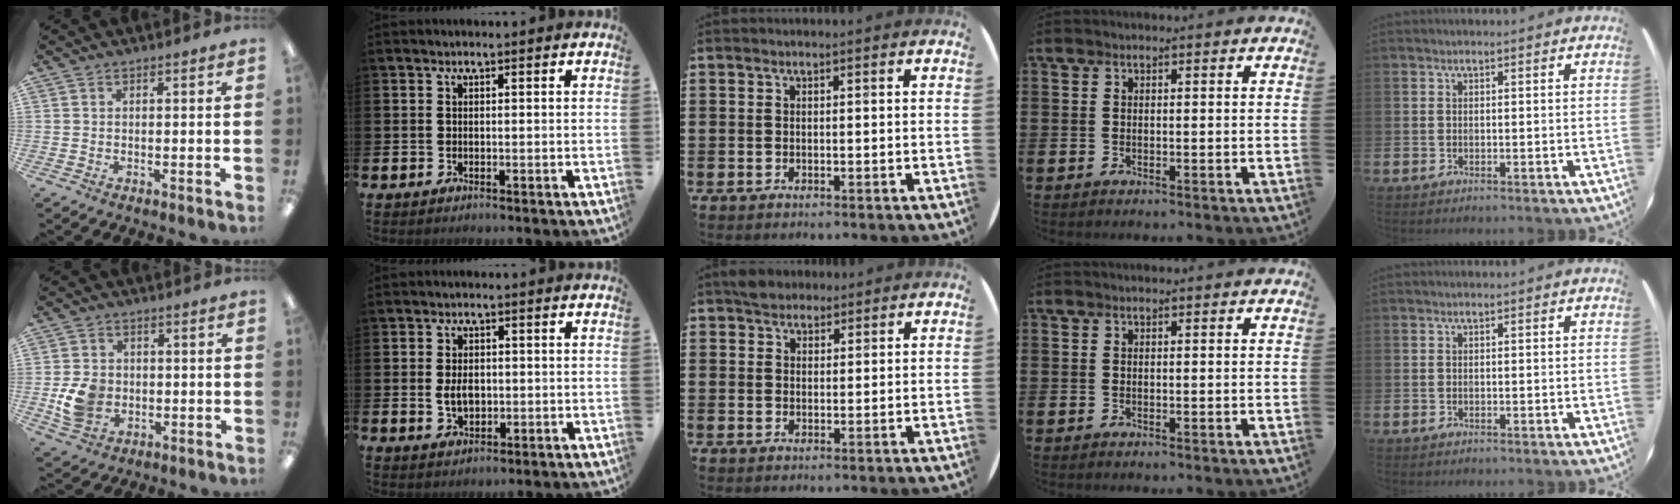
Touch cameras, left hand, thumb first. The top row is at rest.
{"thumb": {"total": 7.8, "force": [-1.3, 6.6, 4.0], "torque": [-0.074, 0.009, -0.019]}, "index": {"total": 3.1, "force": [0.0, 2.1, 2.3], "torque": [-0.022, -0.002, -0.006]}, "middle": {"total": 2.7, "force": [2.3, 1.3, 0.2], "torque": [-0.001, 0.006, 0.045]}}